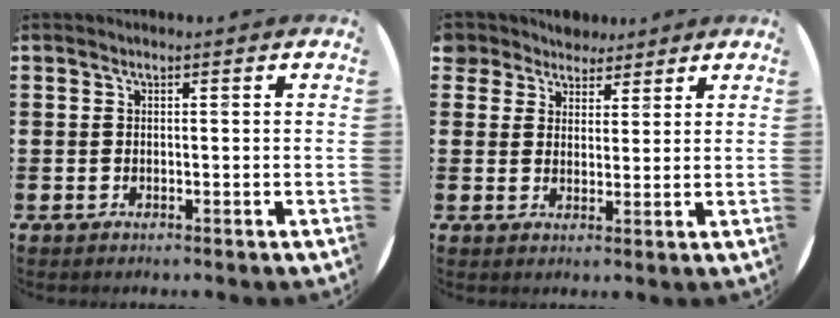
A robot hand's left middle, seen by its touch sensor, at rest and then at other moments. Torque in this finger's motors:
{"motor_torque": [0.04, 0.01, -0.07, 0.00]}